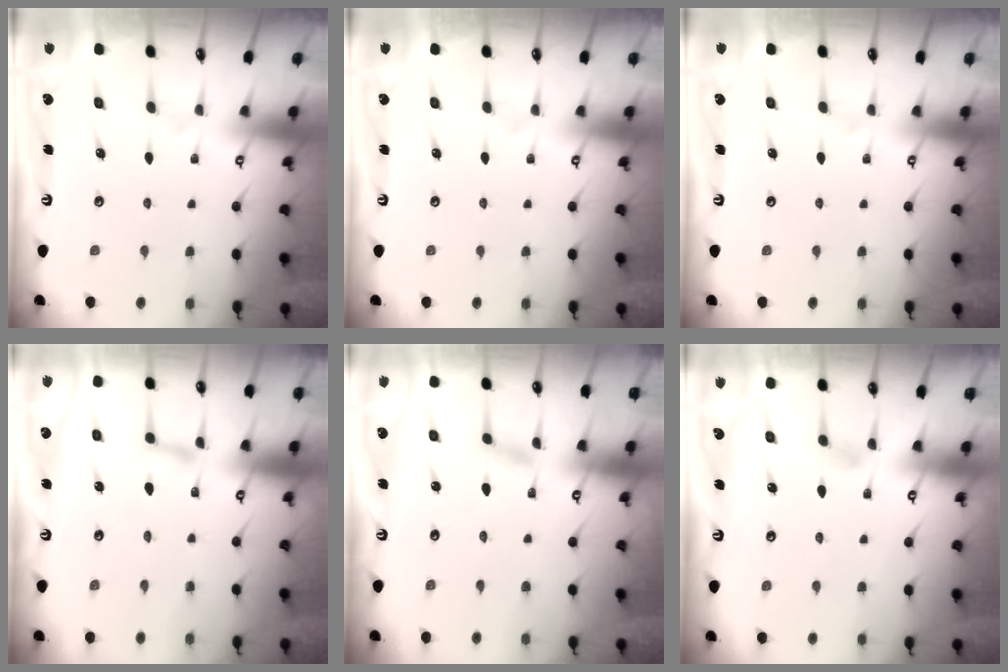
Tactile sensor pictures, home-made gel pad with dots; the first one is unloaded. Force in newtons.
{"total": 0.0}
{"total": 0.0}
{"total": 2.7, "press": 2.7, "slide": 0.2}
{"total": 1.5, "press": 1.5, "slide": 0.1}
{"total": 2.8, "press": 2.8, "slide": 0.3}